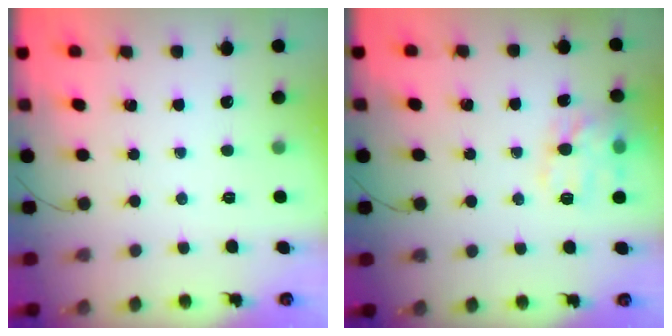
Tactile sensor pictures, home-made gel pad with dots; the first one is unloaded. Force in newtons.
{"total": 13.1, "press": 13.1, "slide": 0.5}